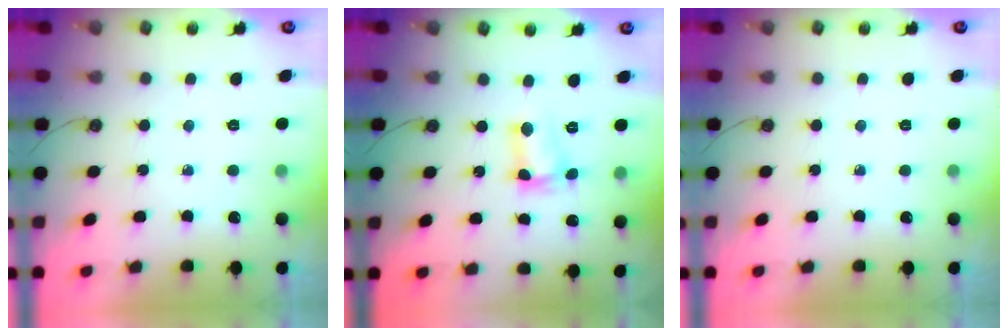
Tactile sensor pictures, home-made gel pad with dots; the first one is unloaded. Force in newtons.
{"total": 4.4, "press": 4.3, "slide": 1.0}
{"total": 0.0}